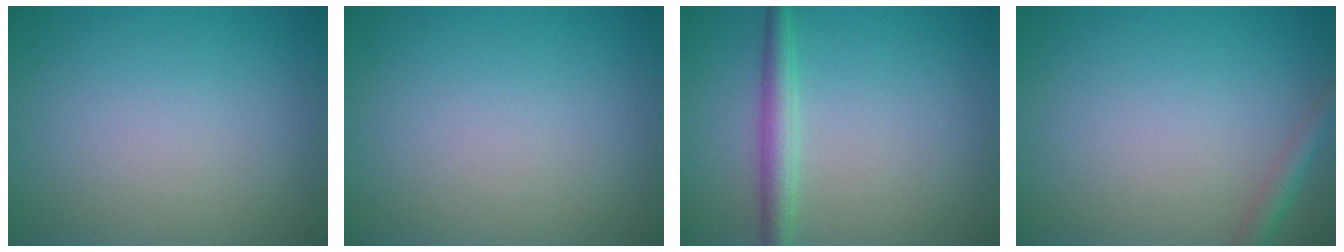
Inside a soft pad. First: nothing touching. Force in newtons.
{"total": 0.0}
{"total": 2.7, "press": 2.7, "slide": 0.0}
{"total": 1.8, "press": 1.8, "slide": 0.1}